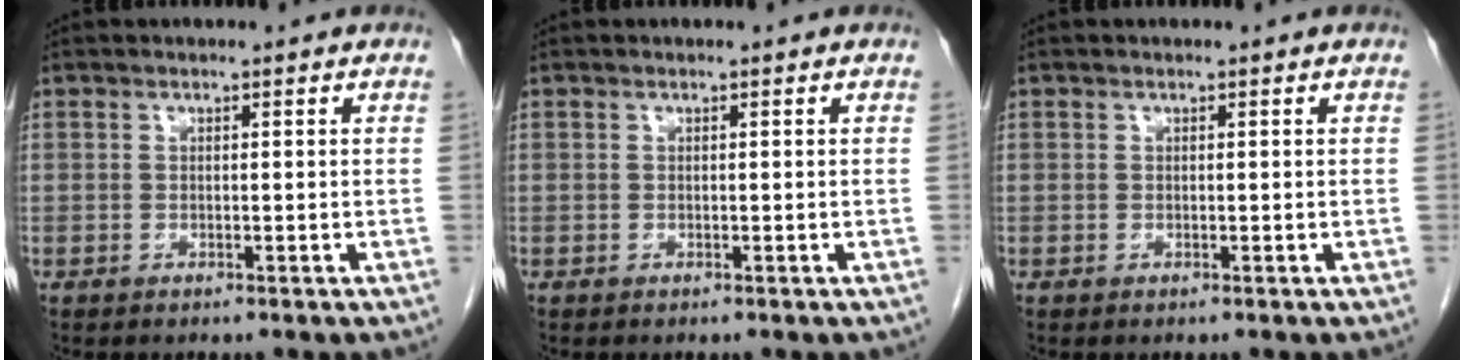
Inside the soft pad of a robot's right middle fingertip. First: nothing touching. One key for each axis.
{"total": 0.0}
{"total": 0.0}